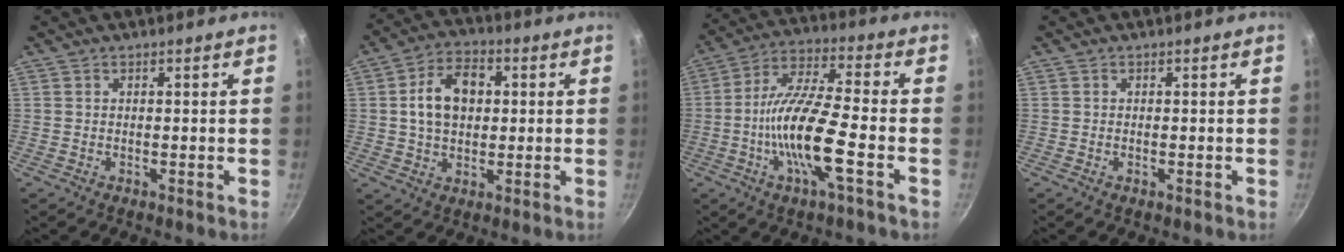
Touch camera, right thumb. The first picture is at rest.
{"total": 10.7, "force": [1.6, 7.4, 7.6], "torque": [-0.107, 0.015, 0.019]}
{"total": 14.6, "force": [-4.2, 2.9, 13.7], "torque": [-0.261, 0.031, -0.093]}
{"total": 0.6, "force": [-0.2, 0.2, 0.5], "torque": [-0.009, 0.001, -0.004]}